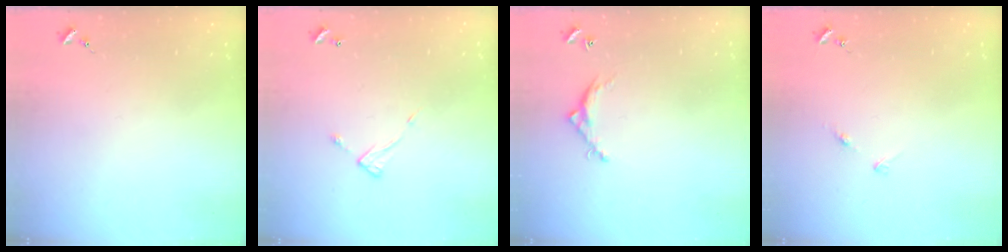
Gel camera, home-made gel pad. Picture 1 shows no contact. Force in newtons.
{"total": 5.5, "press": 5.5, "slide": 0.2}
{"total": 6.0, "press": 6.0, "slide": 0.3}
{"total": 5.1, "press": 5.1, "slide": 0.6}